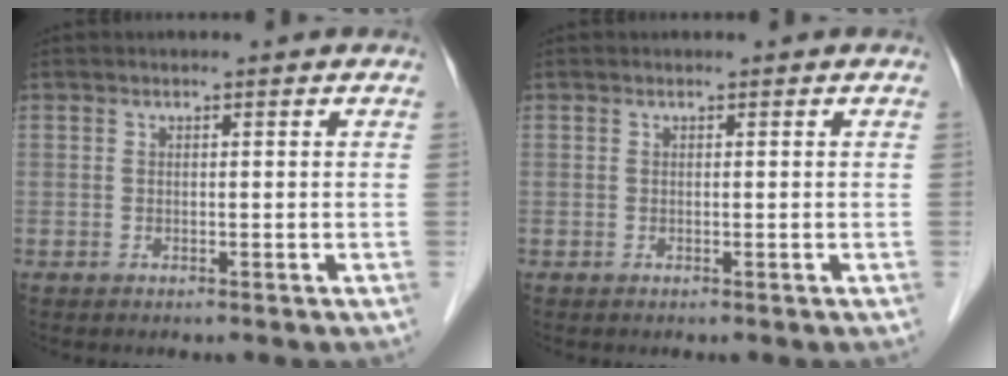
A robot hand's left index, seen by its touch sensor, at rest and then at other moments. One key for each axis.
{"total": 0.0}